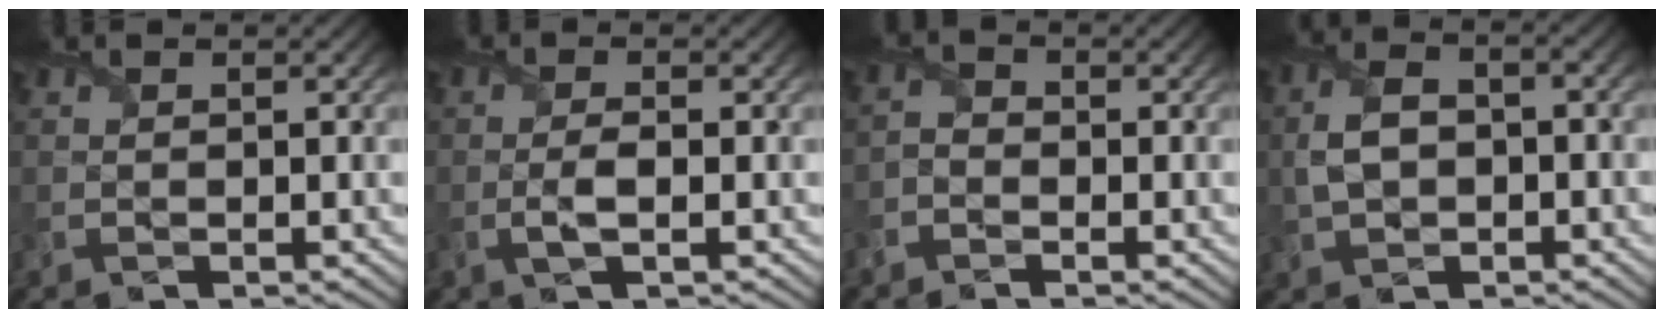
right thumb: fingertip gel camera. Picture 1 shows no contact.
{"total": 2.2, "force": [-0.6, 0.5, 2.1], "torque": [-0.045, 0.001, -0.018]}
{"total": 1.6, "force": [-1.2, 0.9, 0.5], "torque": [-0.011, 0.003, -0.032]}
{"total": 6.0, "force": [-0.4, 3.8, 4.7], "torque": [-0.107, 0.002, -0.013]}